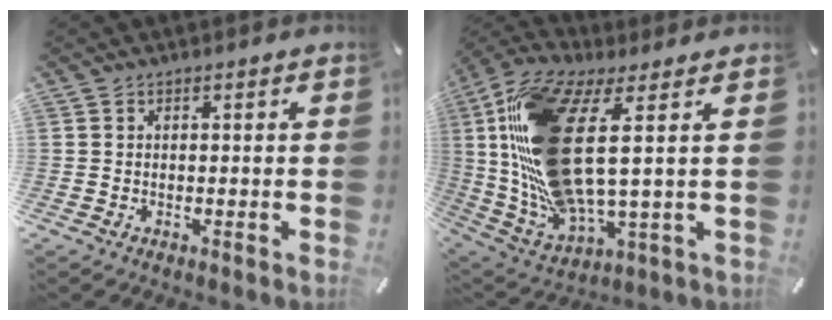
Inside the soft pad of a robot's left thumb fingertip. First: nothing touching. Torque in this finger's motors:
{"motor_torque": [2.50, 2.50, 2.77, 0.00, 1.05]}